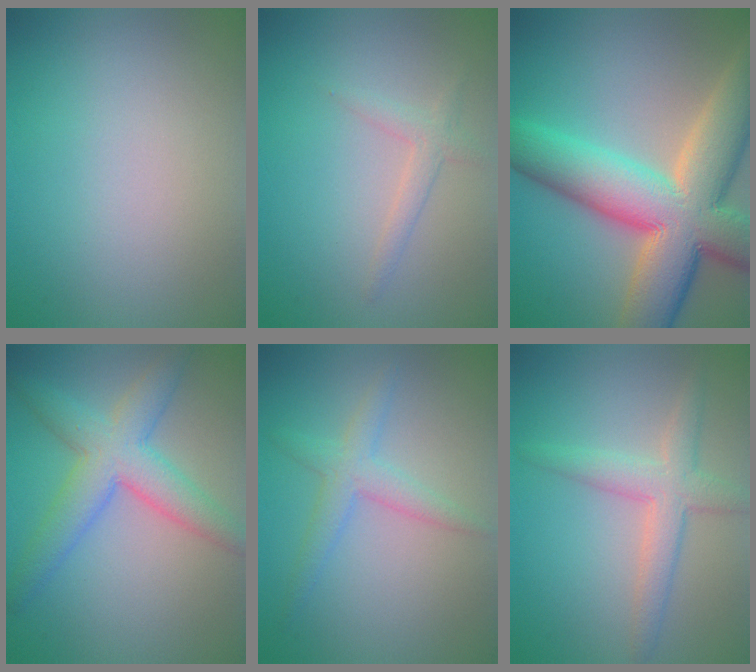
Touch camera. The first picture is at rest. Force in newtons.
{"total": 1.6, "press": 1.6, "slide": 0.1}
{"total": 14.0, "press": 14.0, "slide": 1.1}
{"total": 5.8, "press": 5.8, "slide": 0.2}
{"total": 2.7, "press": 2.7, "slide": 0.0}
{"total": 3.6, "press": 3.6, "slide": 0.1}